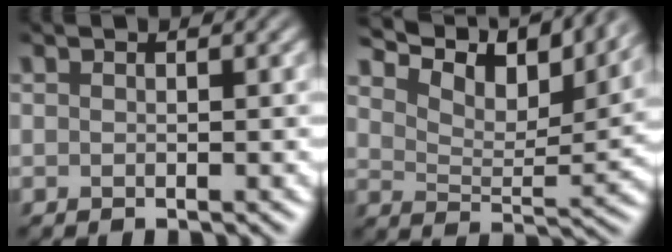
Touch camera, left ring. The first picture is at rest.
{"total": 9.9, "force": [8.5, 2.5, 4.5], "torque": [-0.086, 0.007, 0.130]}